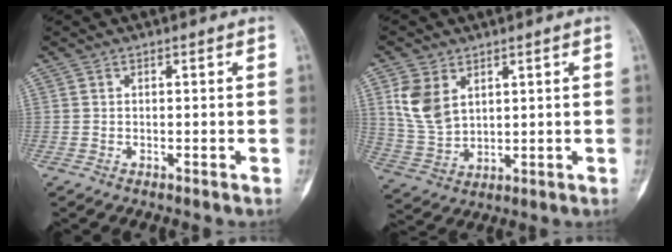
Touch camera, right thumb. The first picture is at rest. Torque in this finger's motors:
{"motor_torque": [-0.22, 0.57, 0.82, 0.32, 0.10]}